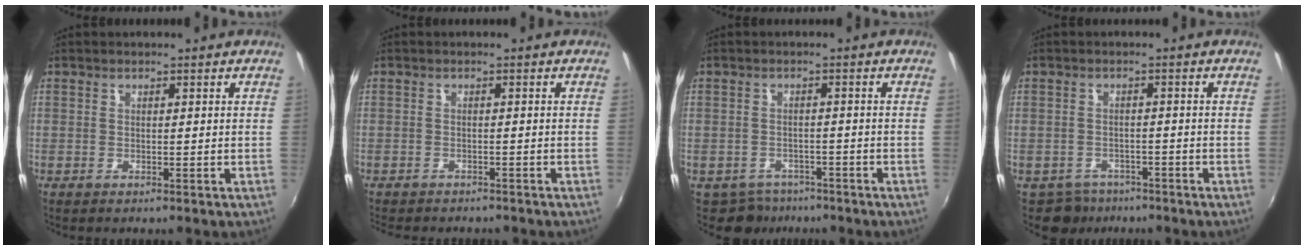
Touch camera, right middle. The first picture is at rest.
{"total": 4.4, "force": [-3.9, 1.3, 1.4], "torque": [-0.038, -0.017, -0.059]}
{"total": 4.9, "force": [-3.8, 3.1, 0.4], "torque": [-0.019, 0.000, -0.057]}
{"total": 4.5, "force": [-3.4, 2.9, 0.1], "torque": [-0.016, 0.002, -0.054]}